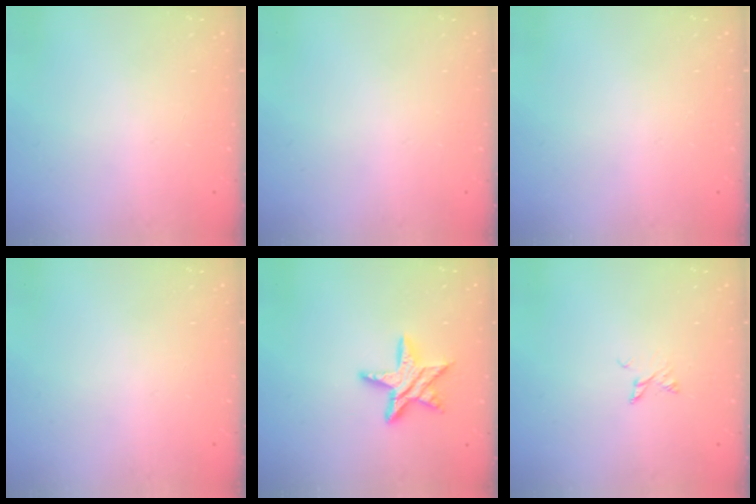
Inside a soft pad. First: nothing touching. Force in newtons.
{"total": 0.0}
{"total": 0.0}
{"total": 0.0}
{"total": 10.4, "press": 10.4, "slide": 0.5}
{"total": 2.6, "press": 2.6, "slide": 0.4}